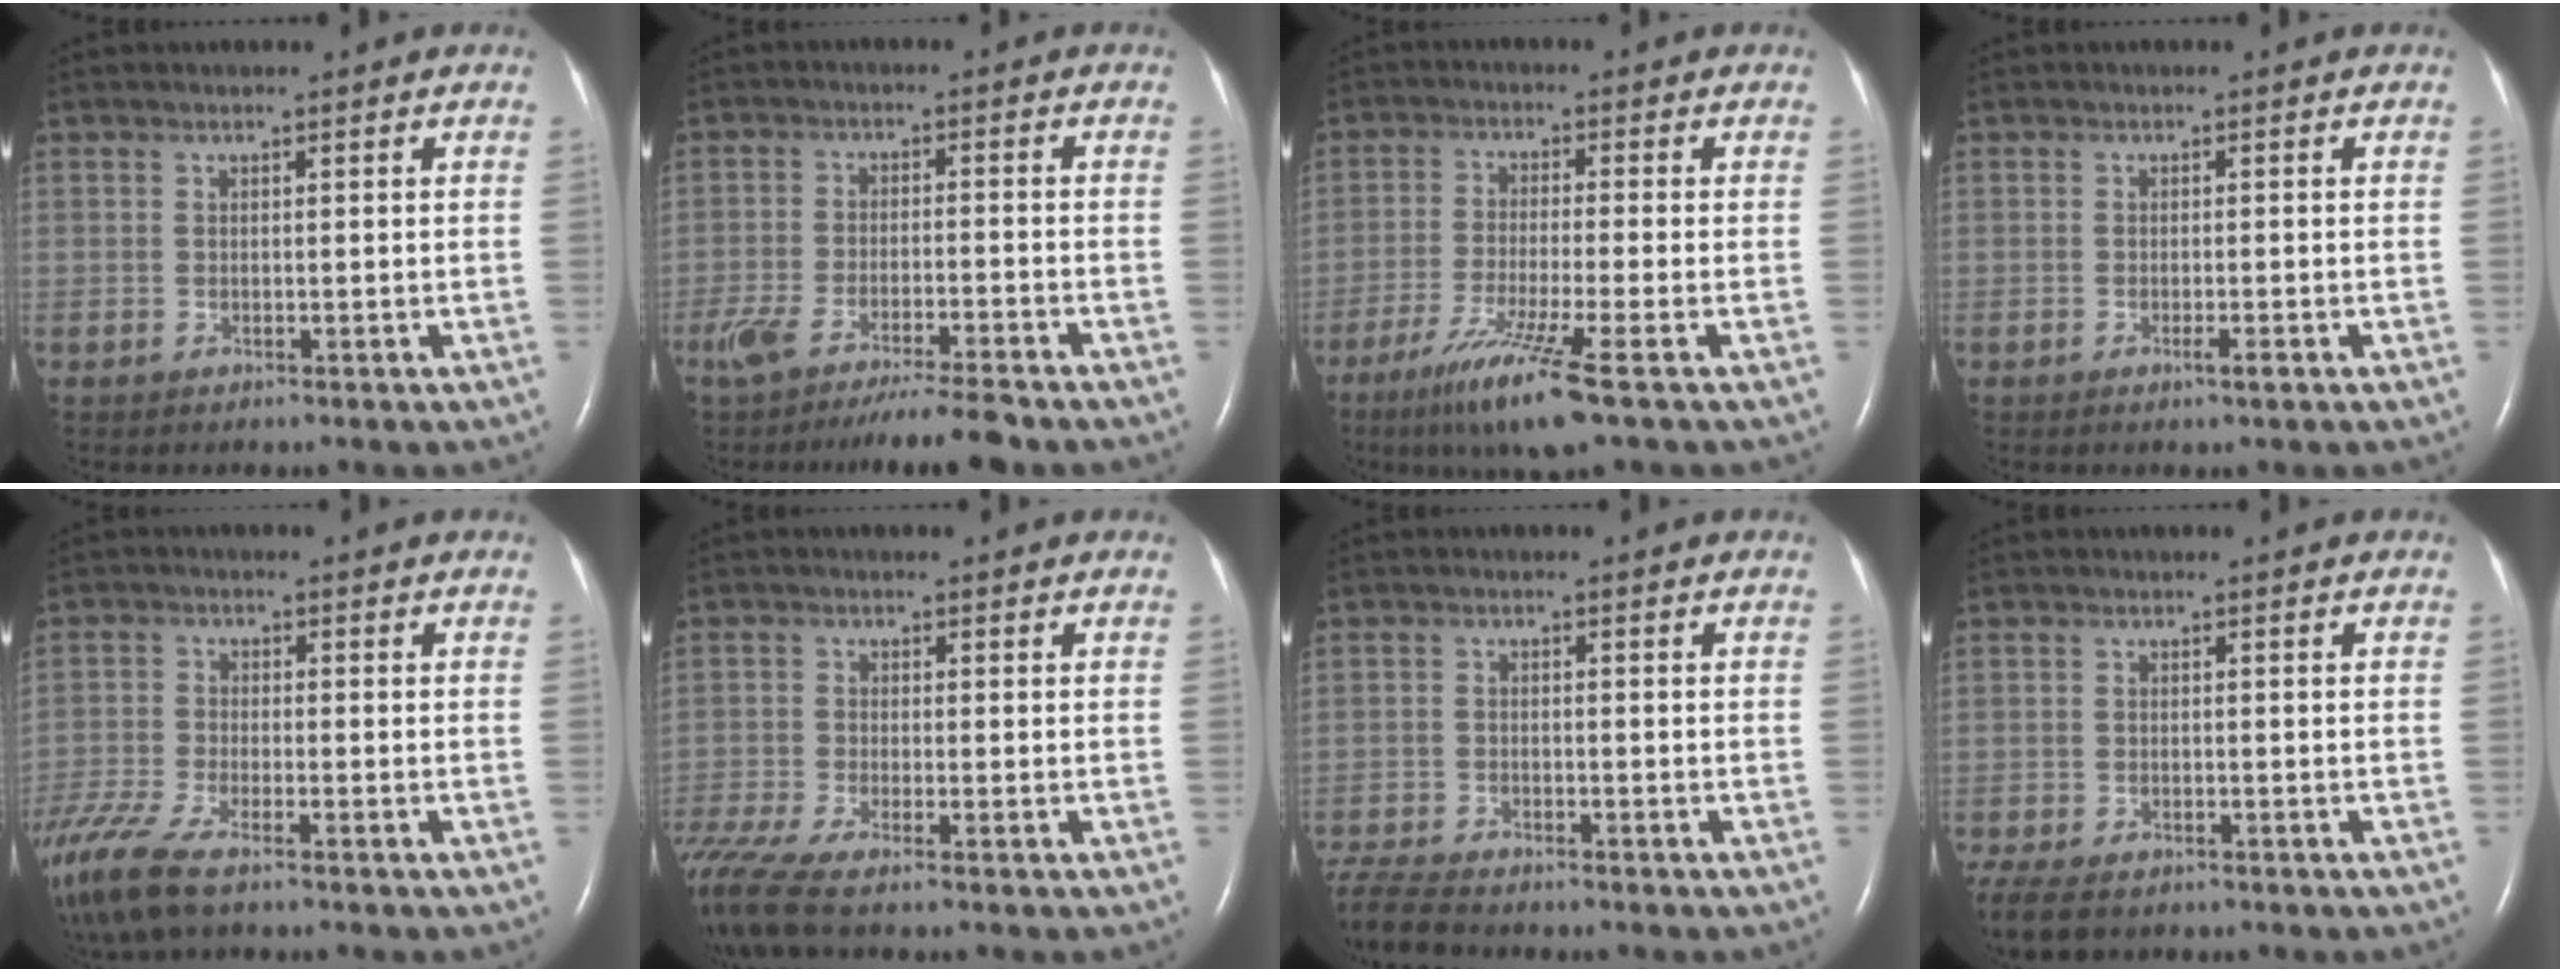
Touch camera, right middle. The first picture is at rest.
{"total": 10.6, "force": [-9.0, 0.1, 5.6], "torque": [-0.087, -0.022, -0.145]}
{"total": 9.4, "force": [-5.5, -0.9, 7.6], "torque": [-0.149, -0.034, -0.101]}
{"total": 1.2, "force": [-0.7, 0.0, 1.0], "torque": [-0.019, -0.002, -0.011]}
{"total": 11.1, "force": [-8.3, 2.5, 6.9], "torque": [-0.155, -0.023, -0.155]}
{"total": 6.8, "force": [-5.6, 0.0, 3.8], "torque": [-0.084, -0.020, -0.107]}
{"total": 8.0, "force": [-7.3, 1.3, 3.0], "torque": [-0.061, -0.018, -0.128]}
{"total": 8.6, "force": [-6.3, 4.0, 4.3], "torque": [-0.097, -0.015, -0.095]}